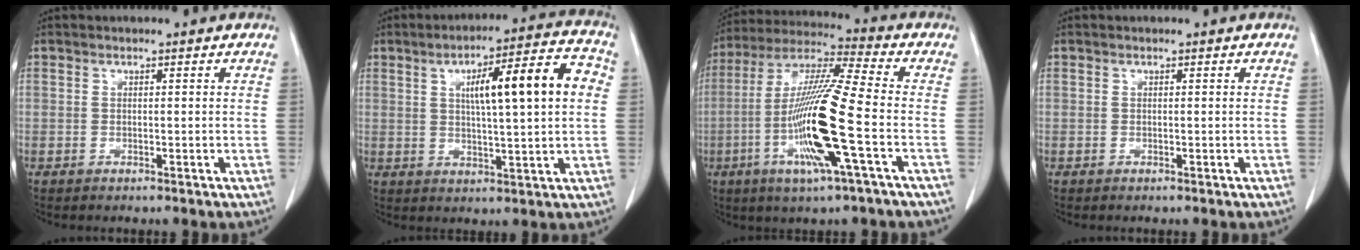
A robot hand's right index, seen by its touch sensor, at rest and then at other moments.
{"total": 13.3, "force": [2.7, 1.6, 13.0], "torque": [-0.191, 0.029, 0.039]}
{"total": 16.7, "force": [-4.6, -0.2, 16.1], "torque": [-0.327, -0.014, -0.096]}
{"total": 0.0}